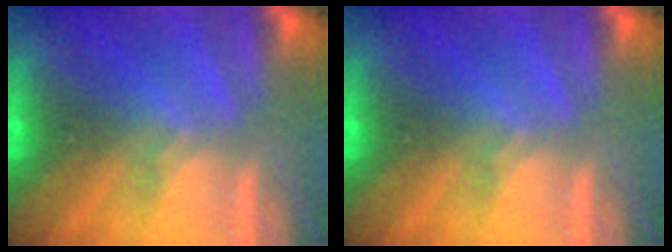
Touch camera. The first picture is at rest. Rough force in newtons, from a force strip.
{"total": 0.0}